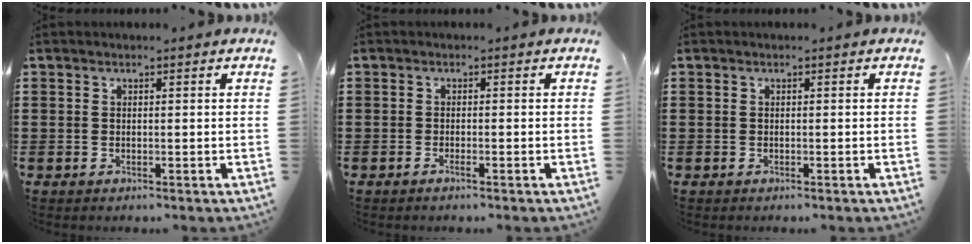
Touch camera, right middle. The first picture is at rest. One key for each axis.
{"total": 0.9, "fx": -0.6, "fy": 0.1, "fz": 0.7, "tx": -0.013, "ty": -0.004, "tz": -0.011}
{"total": 0.0}